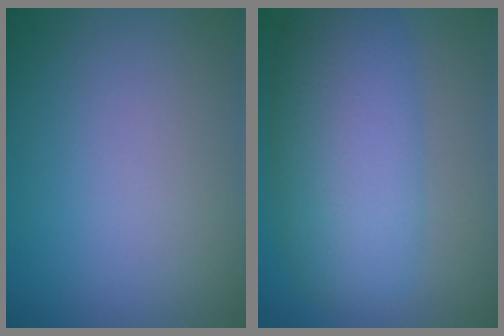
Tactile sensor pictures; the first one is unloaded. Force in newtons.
{"total": 8.0, "press": 8.0, "slide": 0.1}